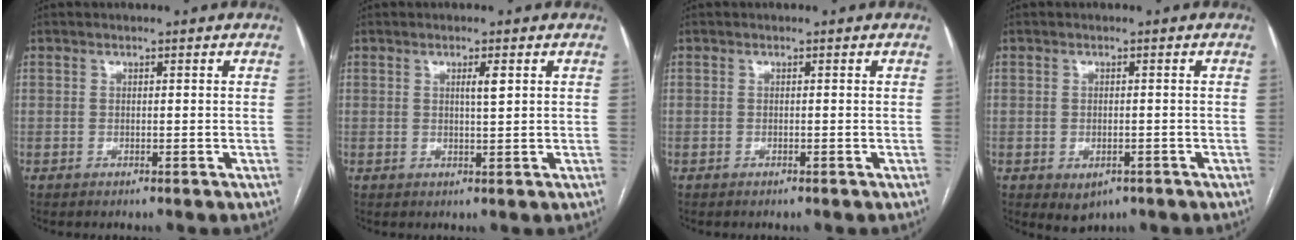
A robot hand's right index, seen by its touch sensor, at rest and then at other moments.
{"total": 2.0, "force": [0.9, 0.1, 1.8], "torque": [-0.031, -0.004, 0.013]}
{"total": 0.0}
{"total": 2.8, "force": [-1.1, 1.9, 1.6], "torque": [-0.020, -0.003, -0.003]}